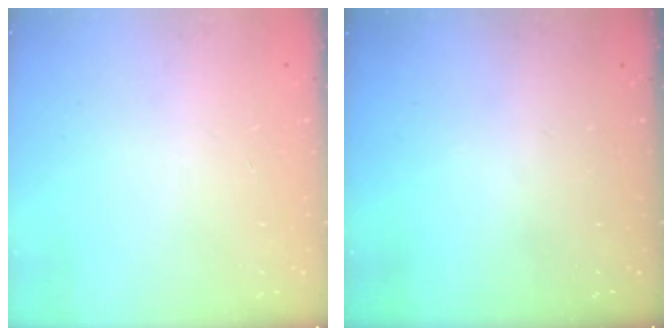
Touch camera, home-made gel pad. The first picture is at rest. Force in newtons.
{"total": 0.0}